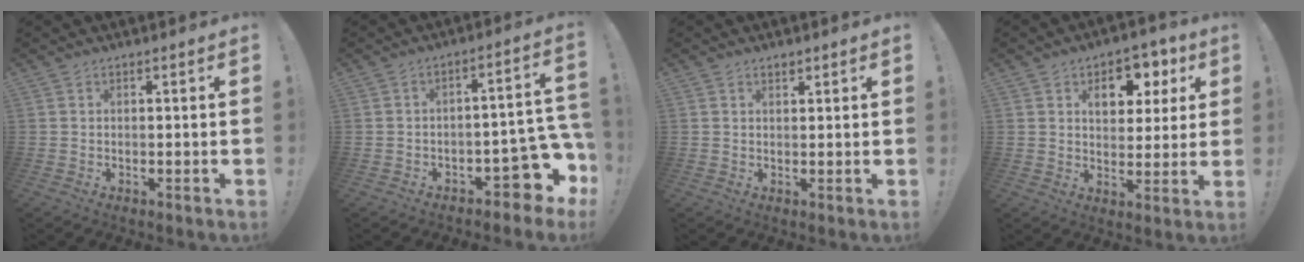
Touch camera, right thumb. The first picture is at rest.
{"total": 12.1, "force": [-5.9, 5.4, 9.0], "torque": [-0.089, 0.032, -0.087]}
{"total": 1.2, "force": [1.0, 0.7, 0.3], "torque": [0.006, -0.008, 0.016]}
{"total": 9.8, "force": [4.5, 6.7, 5.5], "torque": [-0.061, -0.022, 0.078]}